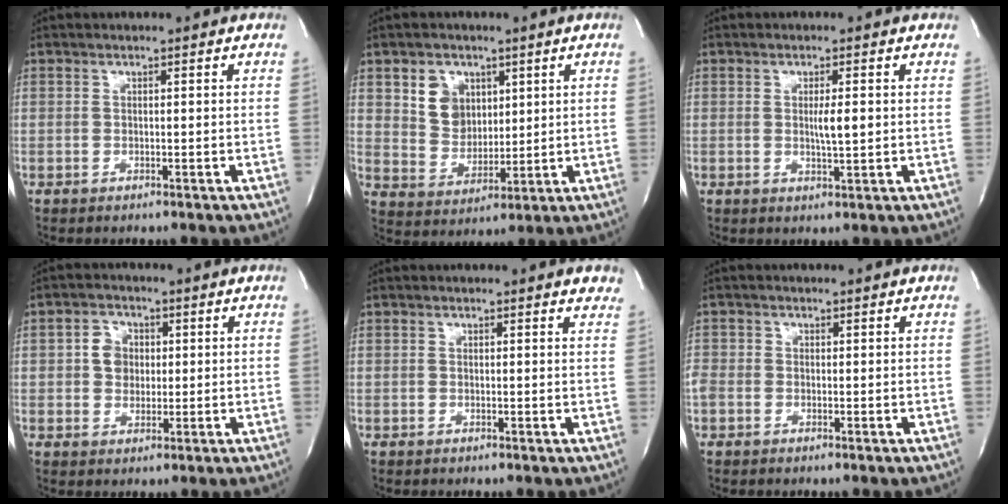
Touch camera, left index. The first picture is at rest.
{"total": 7.0, "force": [3.0, 5.6, 2.9], "torque": [-0.062, 0.008, 0.063]}
{"total": 3.0, "force": [0.0, 0.5, 3.0], "torque": [-0.053, -0.007, 0.000]}
{"total": 4.3, "force": [0.5, 3.7, 2.0], "torque": [-0.034, 0.010, 0.010]}
{"total": 2.4, "force": [2.0, 0.9, 0.8], "torque": [0.001, -0.008, 0.008]}
{"total": 2.7, "force": [-0.3, 2.4, 1.2], "torque": [-0.041, 0.010, -0.005]}